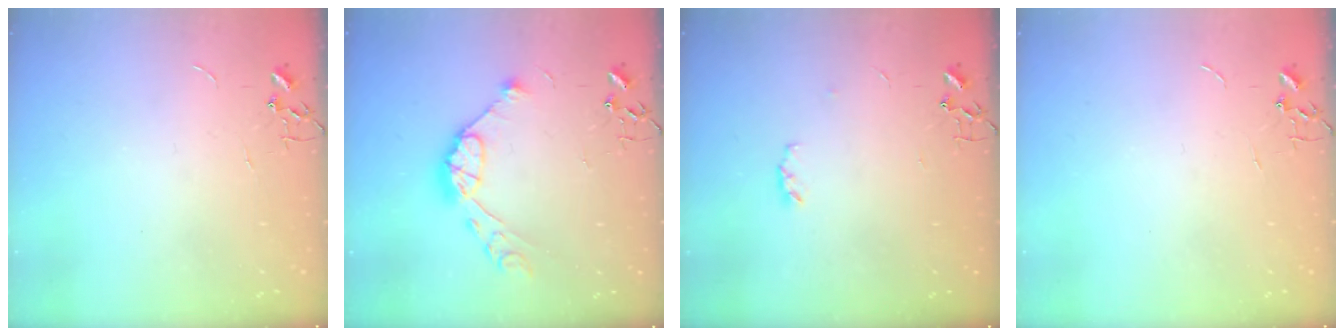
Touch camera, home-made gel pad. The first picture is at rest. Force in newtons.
{"total": 11.7, "press": 11.6, "slide": 1.0}
{"total": 3.8, "press": 3.8, "slide": 0.6}
{"total": 0.0}